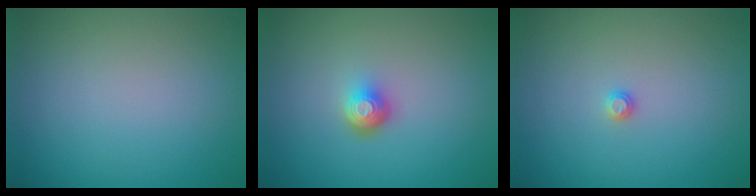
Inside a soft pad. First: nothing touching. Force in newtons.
{"total": 2.2, "press": 1.5, "slide": 1.6}
{"total": 0.6, "press": 0.6, "slide": 0.2}